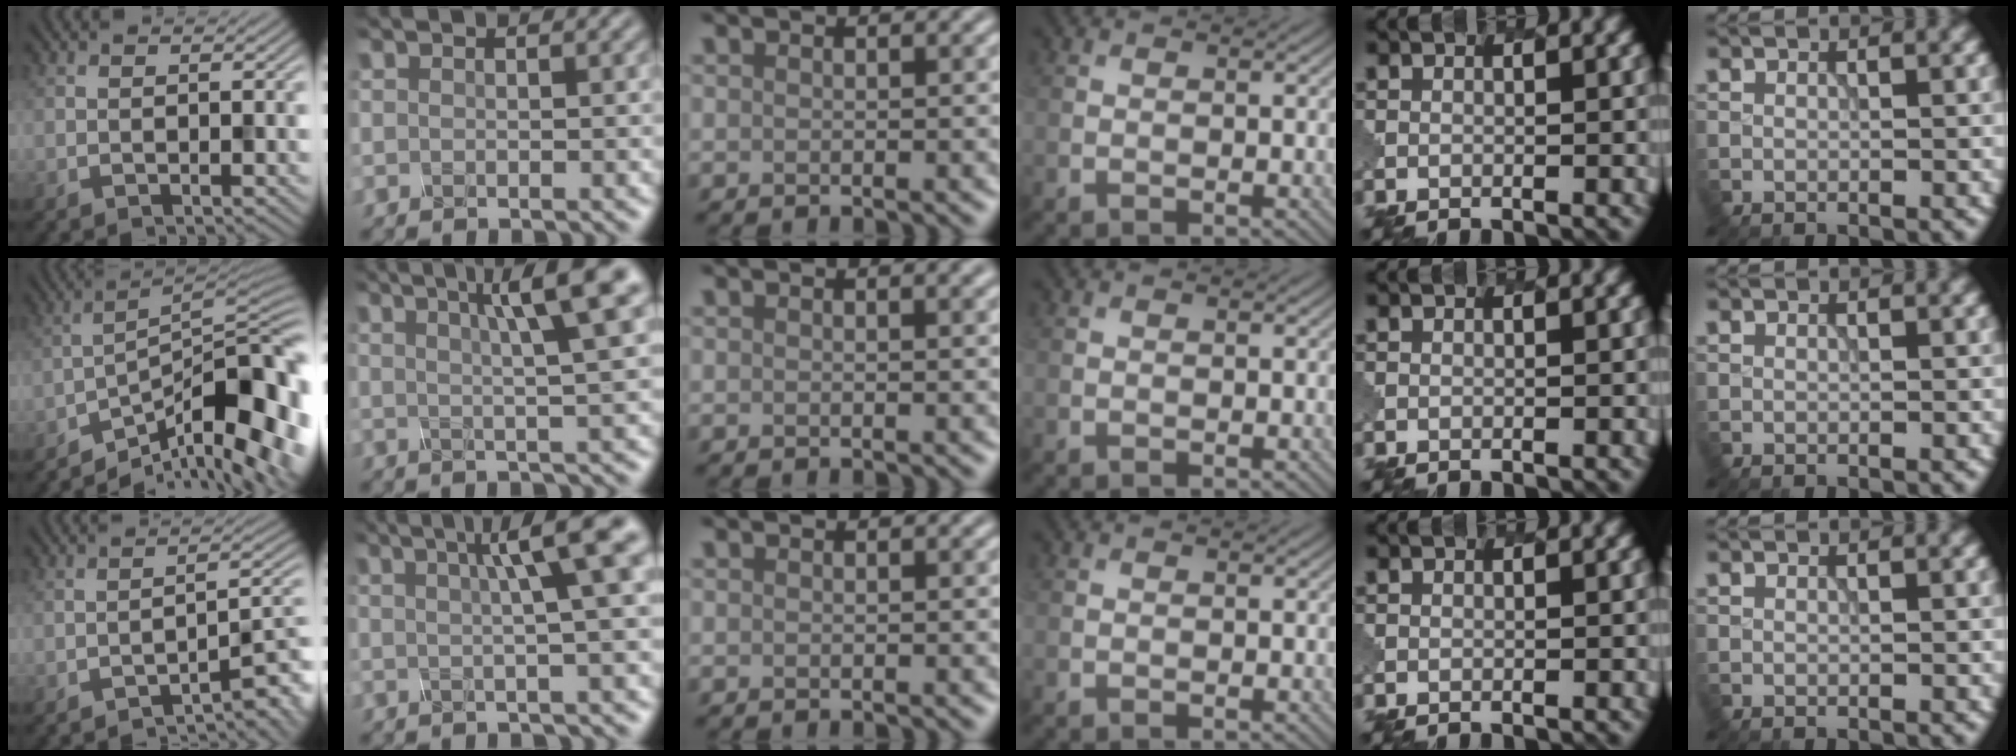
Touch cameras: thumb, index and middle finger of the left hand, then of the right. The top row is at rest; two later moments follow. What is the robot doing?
{"motion": "dispense", "object": "syringe"}